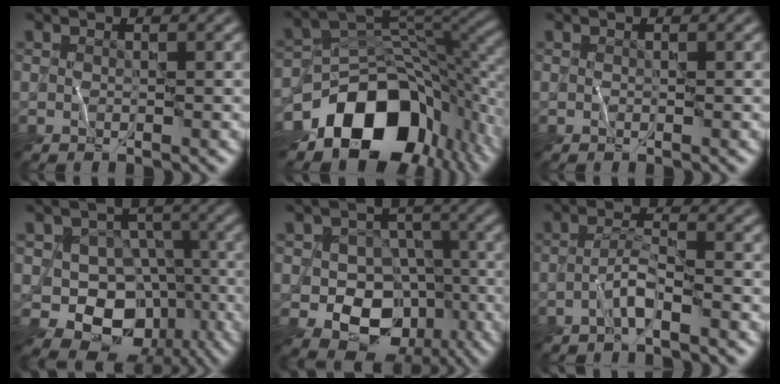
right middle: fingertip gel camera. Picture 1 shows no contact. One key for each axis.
{"total": 15.1, "fx": -6.8, "fy": 9.8, "fz": 9.2, "tx": -0.153, "ty": -0.007, "tz": -0.110}
{"total": 0.0}
{"total": 10.2, "fx": -3.9, "fy": 8.3, "fz": 4.3, "tx": -0.048, "ty": -0.004, "tz": -0.078}
{"total": 9.0, "fx": -3.4, "fy": 7.1, "fz": 4.4, "tx": -0.042, "ty": -0.007, "tz": -0.068}
{"total": 2.0, "fx": -1.3, "fy": 0.1, "fz": 1.5, "tx": -0.031, "ty": 0.010, "tz": -0.032}